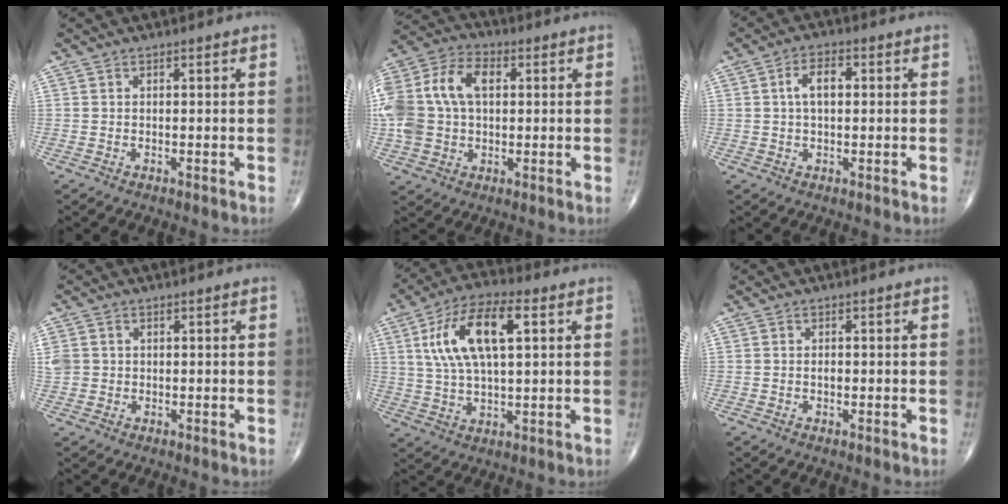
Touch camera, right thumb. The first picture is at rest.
{"total": 18.2, "force": [2.5, 12.4, 13.1], "torque": [-0.292, 0.025, 0.041]}
{"total": 4.9, "force": [0.7, 2.6, 4.1], "torque": [-0.073, 0.012, 0.008]}
{"total": 5.7, "force": [0.7, 5.1, 2.5], "torque": [-0.066, 0.013, 0.022]}
{"total": 15.3, "force": [4.3, 6.4, 13.2], "torque": [-0.250, 0.013, 0.077]}
{"total": 1.2, "force": [-0.1, 0.7, 0.9], "torque": [-0.015, 0.000, -0.002]}